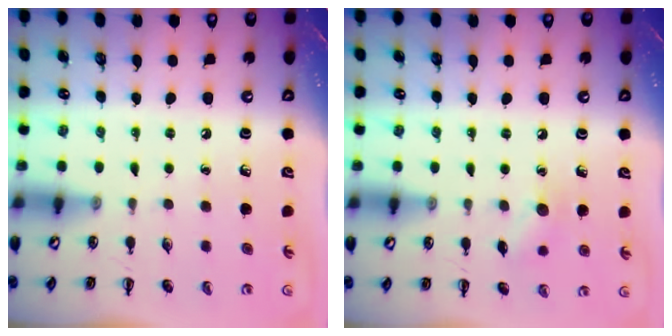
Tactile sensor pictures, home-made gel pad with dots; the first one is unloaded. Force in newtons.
{"total": 8.1, "press": 7.8, "slide": 2.1}